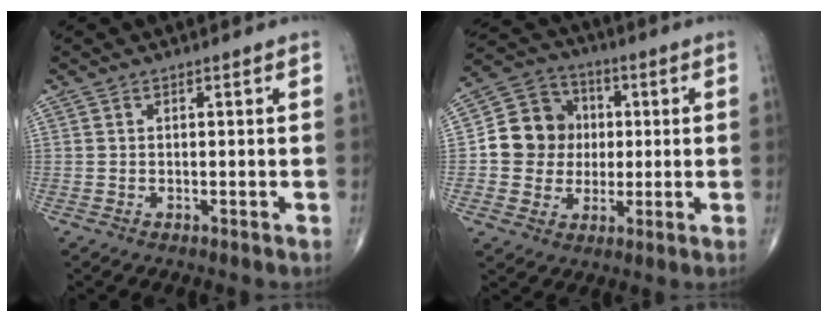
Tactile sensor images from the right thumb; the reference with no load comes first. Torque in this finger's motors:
{"motor_torque": [1.34, 1.37, 0.38, -0.44, 0.03]}